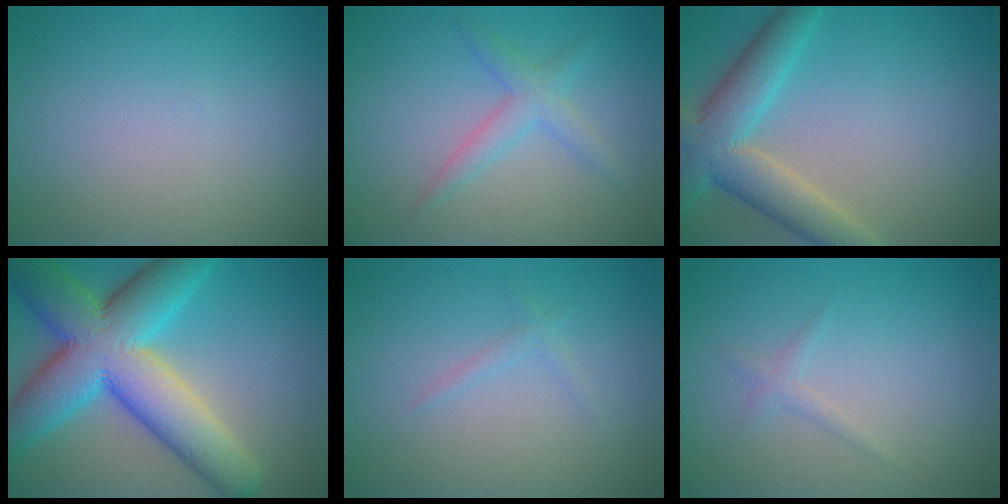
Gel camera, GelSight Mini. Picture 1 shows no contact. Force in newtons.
{"total": 2.3, "press": 2.3, "slide": 0.2}
{"total": 6.5, "press": 6.5, "slide": 0.4}
{"total": 12.8, "press": 12.8, "slide": 0.3}
{"total": 0.8, "press": 0.8, "slide": 0.0}
{"total": 0.9, "press": 0.9, "slide": 0.1}